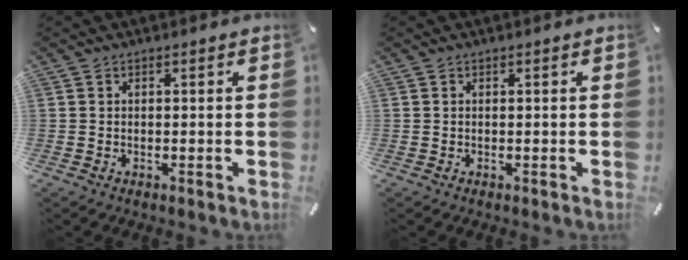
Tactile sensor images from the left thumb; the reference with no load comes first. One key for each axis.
{"total": 0.0}